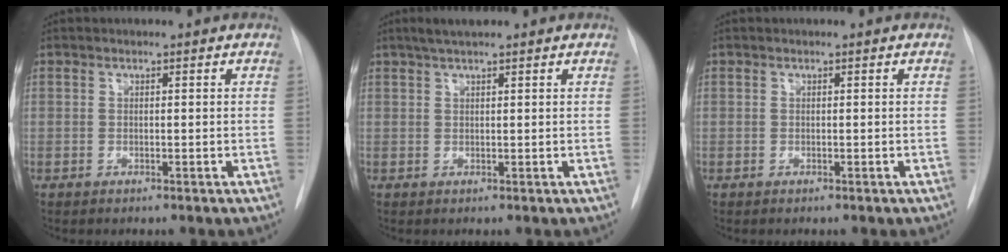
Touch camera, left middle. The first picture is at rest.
{"total": 2.9, "force": [2.2, 0.3, 1.8], "torque": [-0.036, 0.012, 0.039]}
{"total": 0.0}